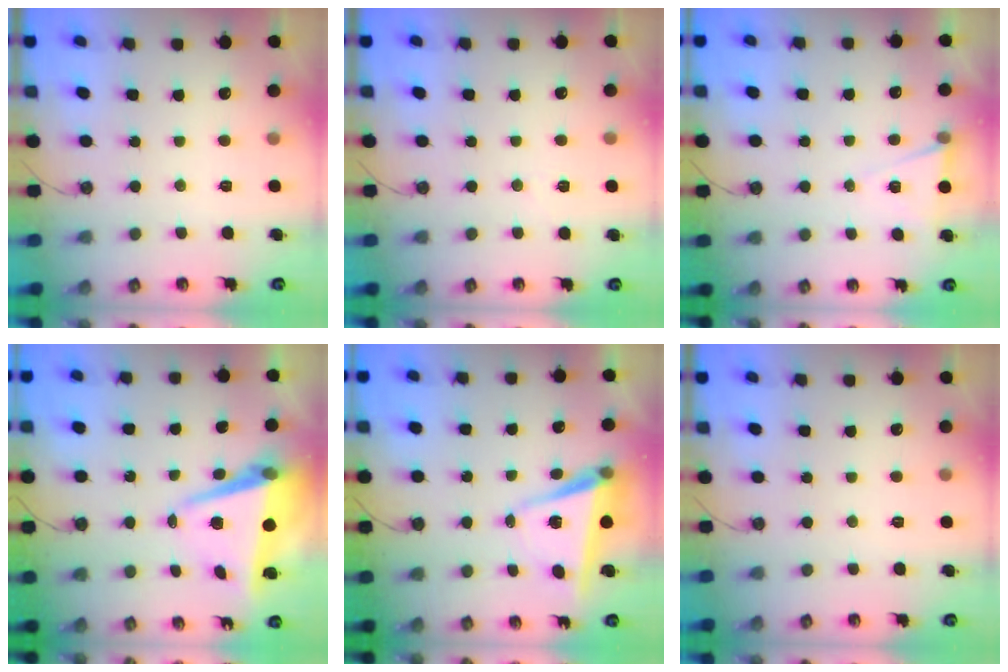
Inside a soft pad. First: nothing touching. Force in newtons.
{"total": 2.6, "press": 2.5, "slide": 0.8}
{"total": 6.1, "press": 4.0, "slide": 4.6}
{"total": 9.0, "press": 8.9, "slide": 1.6}
{"total": 6.3, "press": 5.0, "slide": 3.8}
{"total": 0.0}